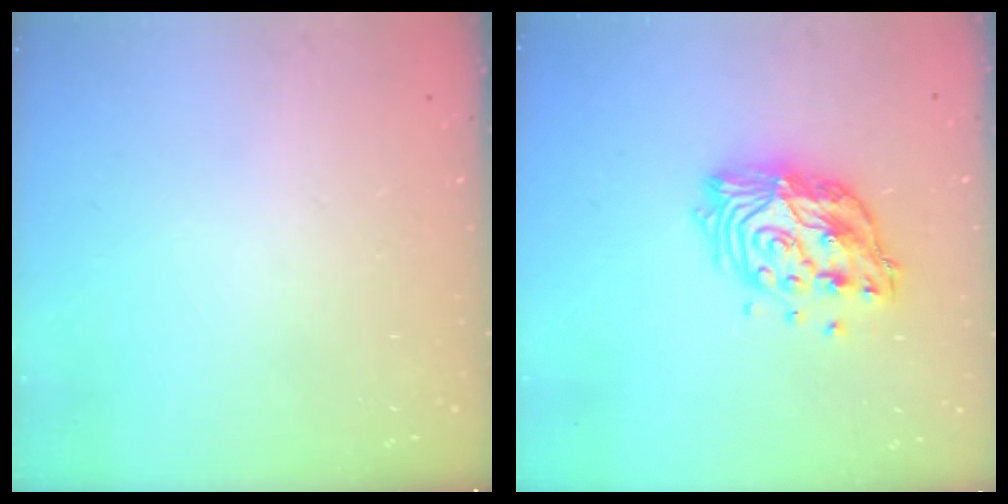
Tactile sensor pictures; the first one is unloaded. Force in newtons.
{"total": 16.8, "press": 16.7, "slide": 1.5}